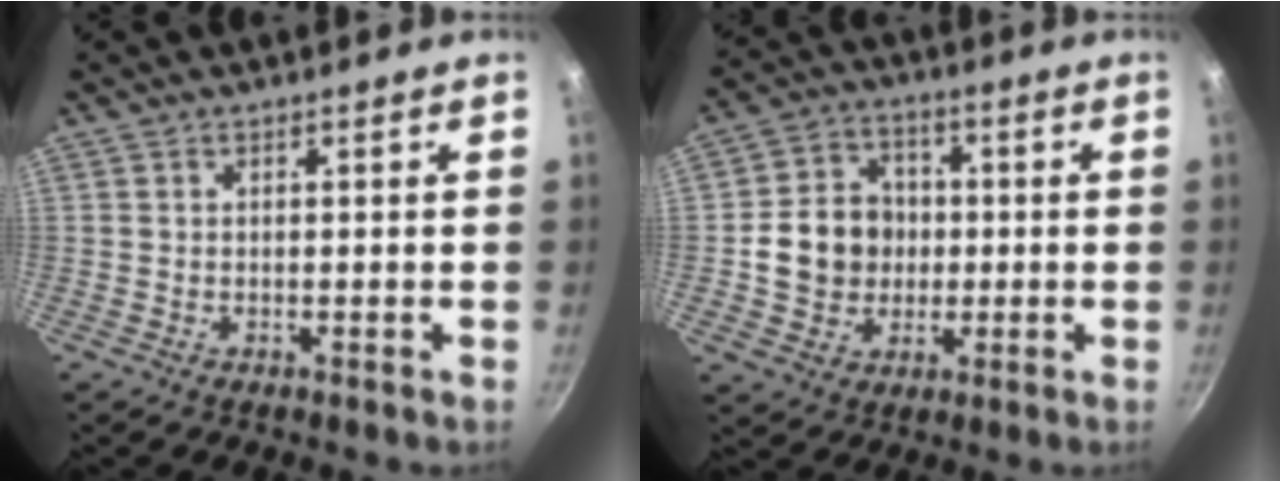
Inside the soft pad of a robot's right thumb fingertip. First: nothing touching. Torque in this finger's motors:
{"motor_torque": [1.17, 1.91, 0.84, -0.85, -0.01]}